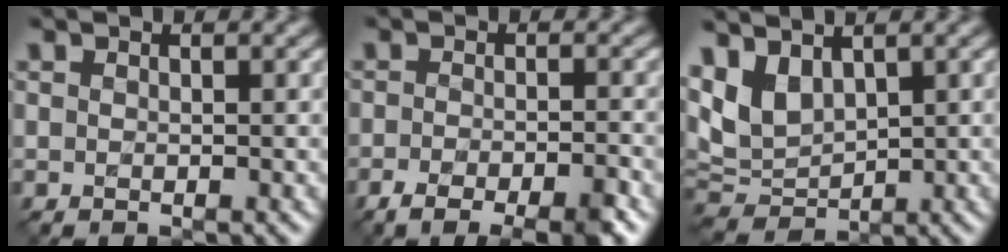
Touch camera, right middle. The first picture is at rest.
{"total": 6.0, "force": [-4.0, 1.5, 4.2], "torque": [-0.065, -0.009, -0.065]}
{"total": 5.0, "force": [2.3, 2.9, 3.3], "torque": [-0.074, -0.004, 0.046]}